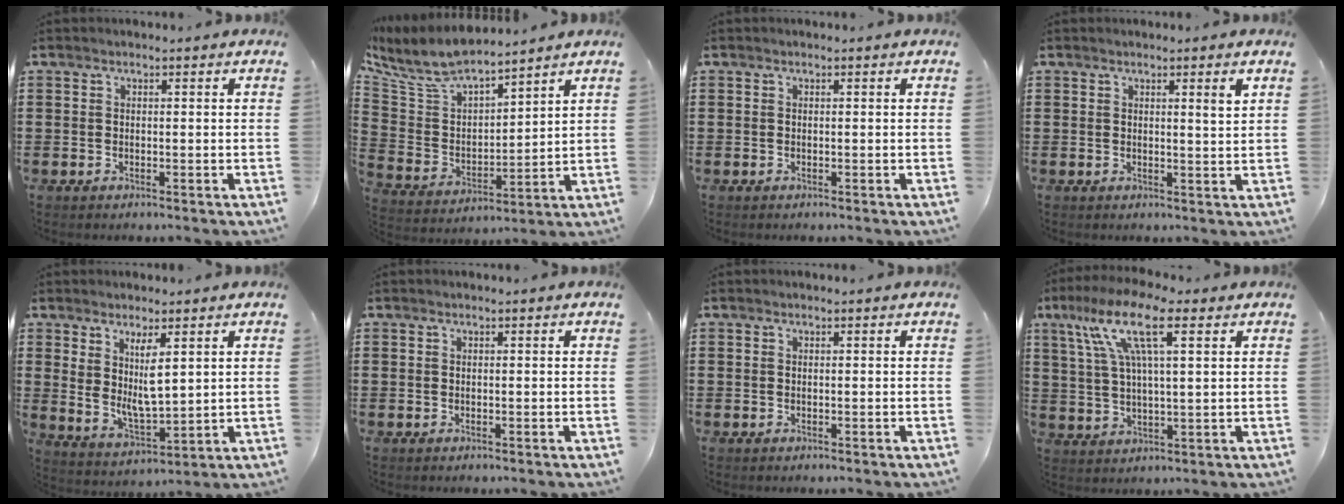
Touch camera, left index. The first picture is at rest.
{"total": 7.9, "force": [7.3, 1.5, 2.6], "torque": [-0.088, -0.046, 0.128]}
{"total": 0.0}
{"total": 2.5, "force": [1.4, 0.0, 2.1], "torque": [-0.035, -0.004, 0.022]}
{"total": 6.4, "force": [2.8, 2.3, 5.3], "torque": [-0.098, -0.013, 0.051]}
{"total": 0.0}
{"total": 0.0}
{"total": 11.3, "force": [5.5, 2.8, 9.5], "torque": [-0.202, 0.004, 0.093]}